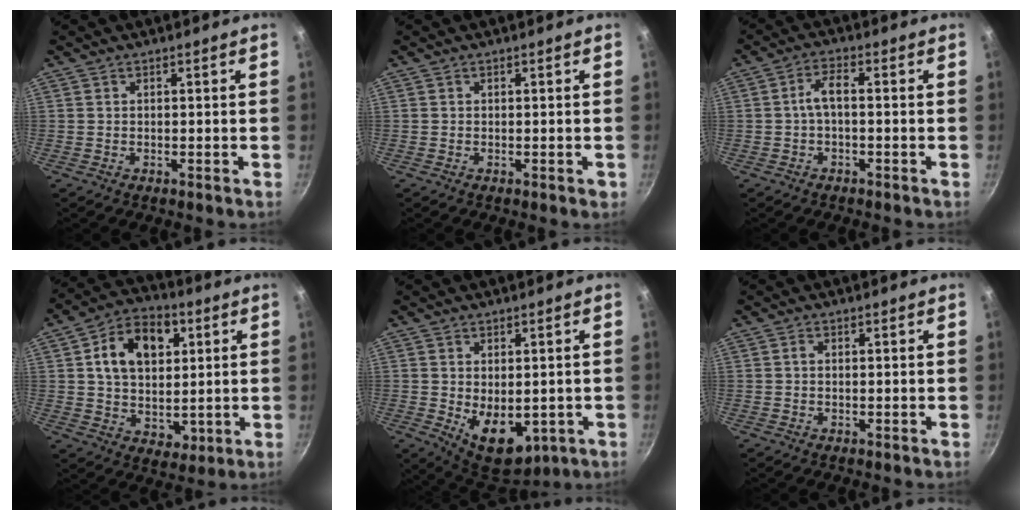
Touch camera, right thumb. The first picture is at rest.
{"total": 0.6, "force": [-0.1, 0.4, 0.4], "torque": [-0.001, 0.002, -0.003]}
{"total": 3.7, "force": [-0.8, 1.5, 3.3], "torque": [-0.072, 0.023, -0.019]}
{"total": 16.5, "force": [4.4, 12.1, 10.3], "torque": [-0.125, -0.003, 0.074]}
{"total": 10.5, "force": [-1.7, 6.6, 8.0], "torque": [-0.095, -0.016, -0.002]}
{"total": 0.8, "force": [0.1, 0.5, 0.6], "torque": [-0.012, 0.003, 0.001]}